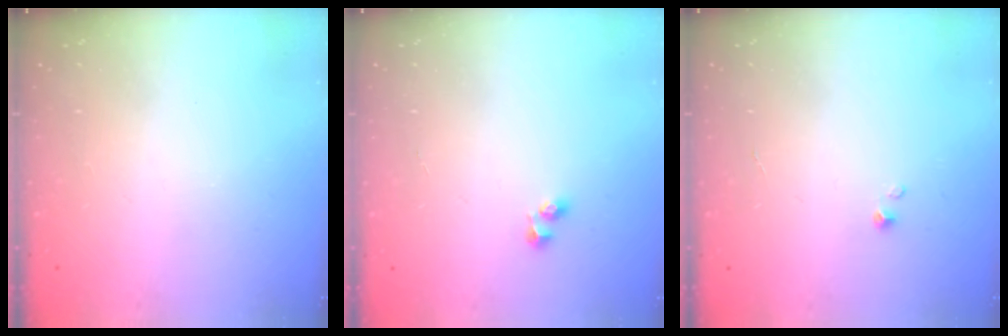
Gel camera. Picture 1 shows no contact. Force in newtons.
{"total": 3.0, "press": 2.7, "slide": 1.3}
{"total": 0.0}